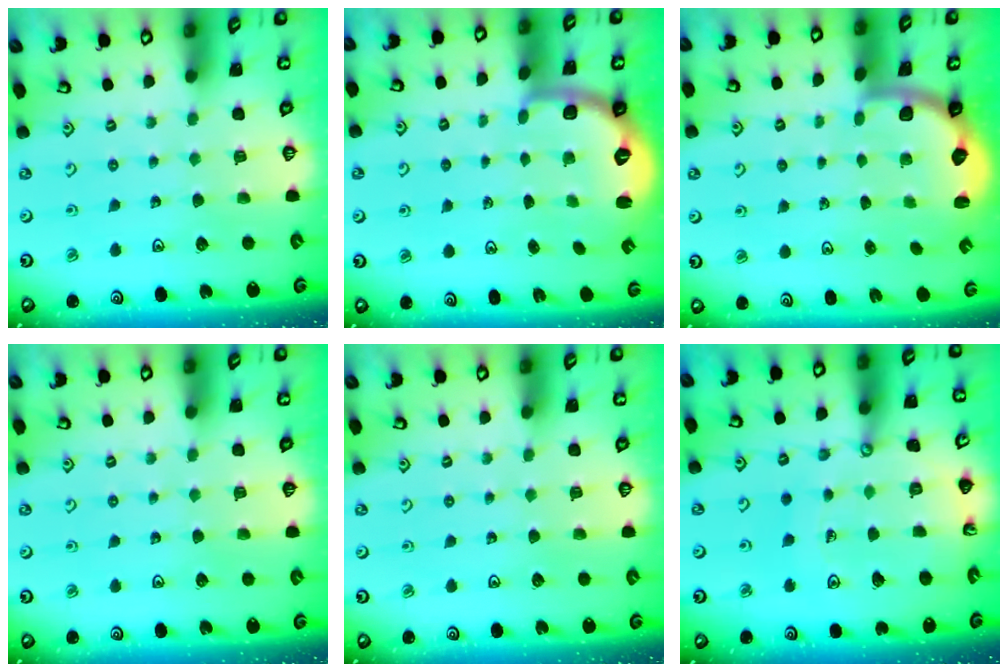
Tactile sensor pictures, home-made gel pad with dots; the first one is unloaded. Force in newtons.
{"total": 2.8, "press": 1.7, "slide": 2.1}
{"total": 2.1, "press": 1.9, "slide": 0.8}
{"total": 0.0}
{"total": 0.0}
{"total": 13.0, "press": 12.9, "slide": 1.7}